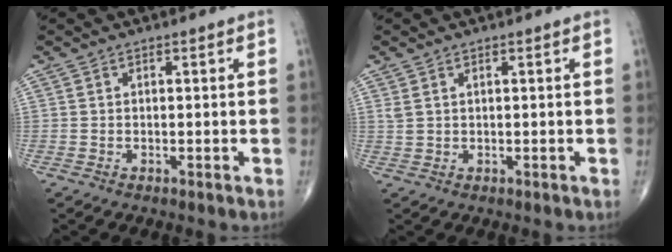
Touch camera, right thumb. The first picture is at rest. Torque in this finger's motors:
{"motor_torque": [-0.38, -0.33, 0.27, 0.22, 0.01]}